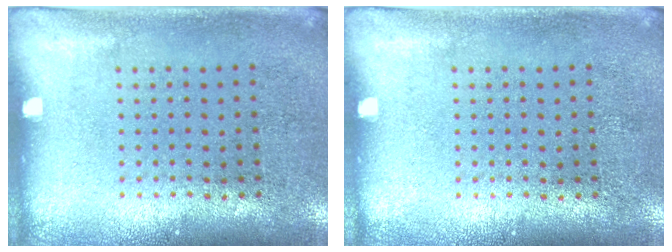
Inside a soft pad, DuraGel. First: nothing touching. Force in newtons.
{"total": 0.0}